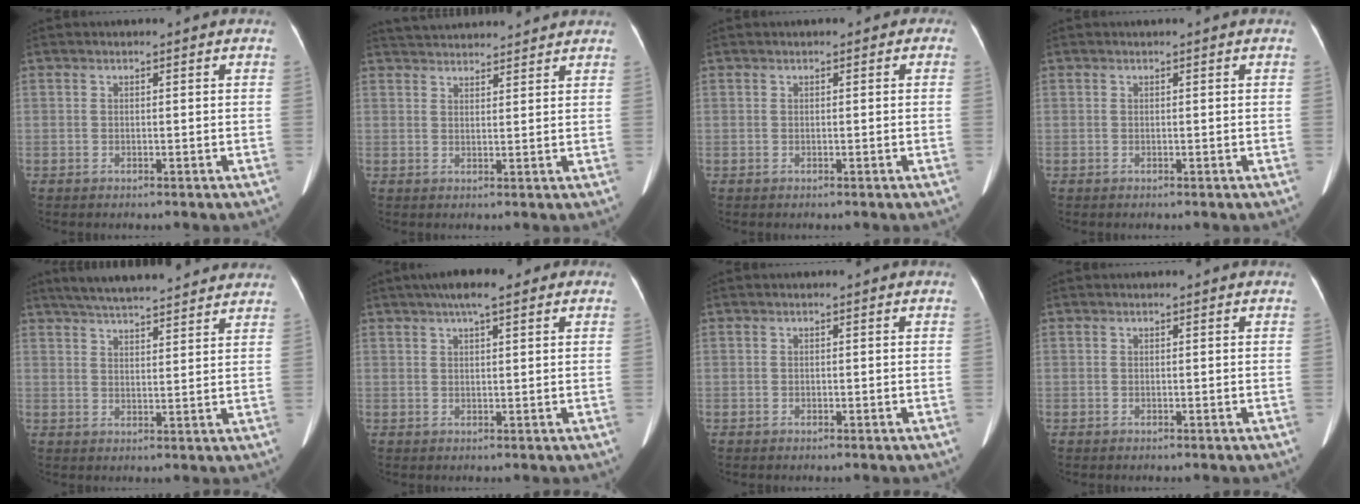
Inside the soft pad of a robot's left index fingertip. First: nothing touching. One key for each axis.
{"total": 10.8, "fx": 10.3, "fy": 1.4, "fz": 2.9, "tx": -0.045, "ty": 0.035, "tz": 0.148}
{"total": 0.7, "fx": 0.3, "fy": 0.5, "fz": 0.4, "tx": 0.003, "ty": 0.008, "tz": 0.001}
{"total": 0.0}
{"total": 16.7, "fx": 14.9, "fy": 2.4, "fz": 7.2, "tx": -0.109, "ty": 0.038, "tz": 0.207}
{"total": 5.7, "fx": 3.7, "fy": 1.3, "fz": 4.2, "tx": -0.067, "ty": 0.028, "tz": 0.054}
{"total": 0.0}
{"total": 0.0}